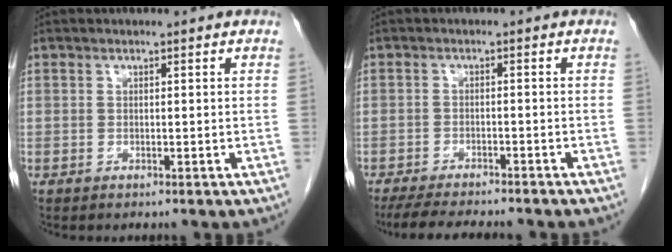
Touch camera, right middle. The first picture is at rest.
{"total": 9.5, "force": [-8.4, 1.1, 4.3], "torque": [-0.065, -0.018, -0.125]}